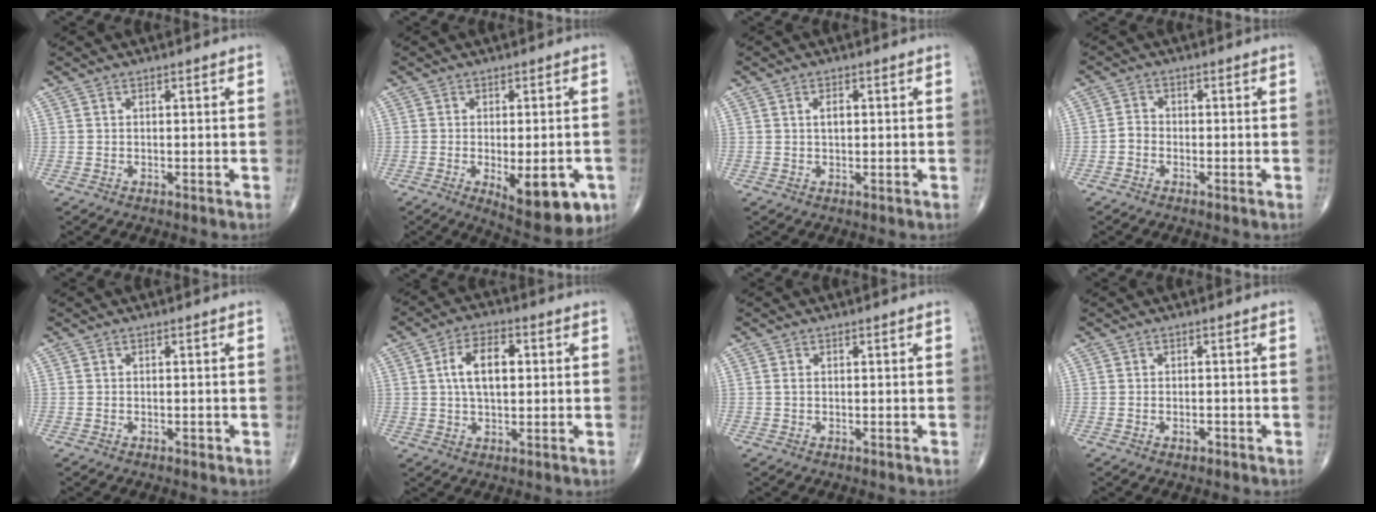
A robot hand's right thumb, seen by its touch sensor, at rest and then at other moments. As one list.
[{"total": 13.1, "force": [-4.4, 5.3, 11.2], "torque": [-0.136, -0.007, -0.044]}, {"total": 1.8, "force": [0.3, 1.0, 1.5], "torque": [-0.023, 0.001, 0.003]}, {"total": 2.0, "force": [-0.9, 1.5, 0.9], "torque": [-0.012, 0.008, -0.024]}, {"total": 0.6, "force": [-0.3, 0.3, 0.3], "torque": [-0.006, 0.001, -0.005]}, {"total": 8.6, "force": [1.3, 4.7, 7.1], "torque": [-0.116, 0.011, 0.019]}, {"total": 0.6, "force": [0.0, 0.4, 0.5], "torque": [-0.012, -0.001, -0.001]}, {"total": 1.3, "force": [-0.7, 0.8, 0.8], "torque": [-0.015, 0.006, -0.010]}]